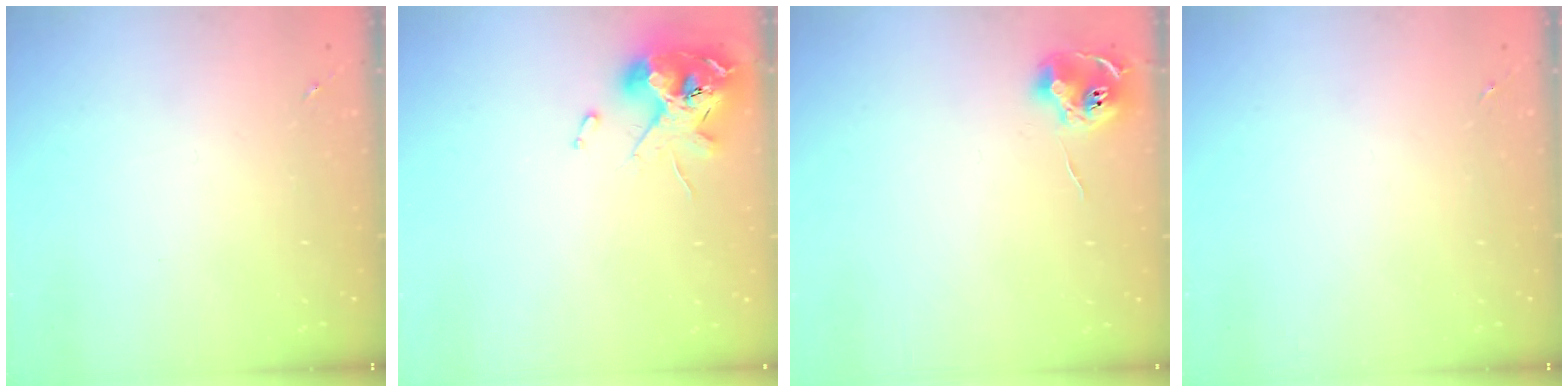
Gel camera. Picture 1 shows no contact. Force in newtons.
{"total": 12.7, "press": 12.5, "slide": 2.0}
{"total": 8.7, "press": 8.7, "slide": 0.4}
{"total": 0.0}